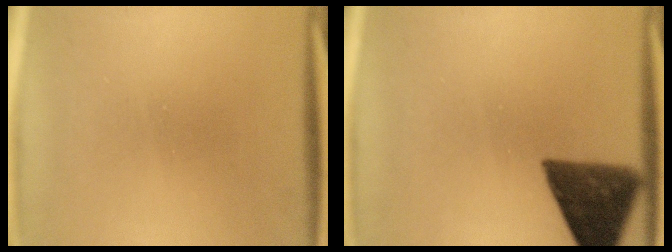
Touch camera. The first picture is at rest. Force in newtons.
{"total": 10.4}